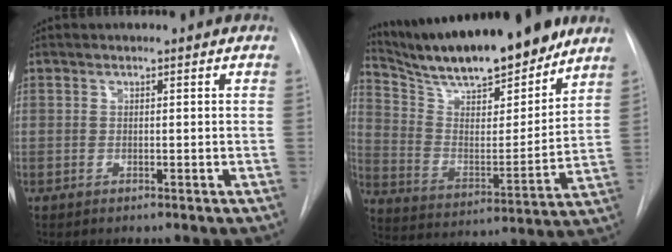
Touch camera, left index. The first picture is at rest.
{"total": 21.0, "force": [18.0, 3.5, 10.2], "torque": [-0.175, -0.009, 0.292]}